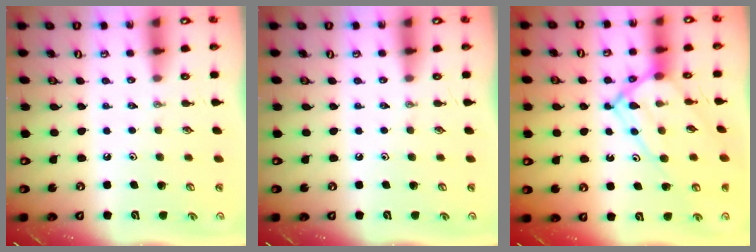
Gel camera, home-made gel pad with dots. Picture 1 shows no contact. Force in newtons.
{"total": 0.0}
{"total": 12.4, "press": 12.4, "slide": 1.2}